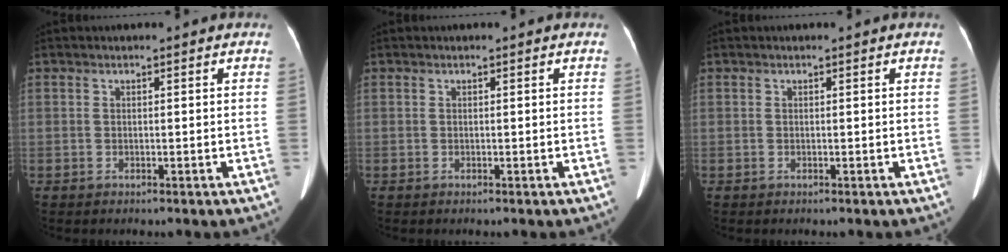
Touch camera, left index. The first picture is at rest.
{"total": 0.0}
{"total": 0.0}